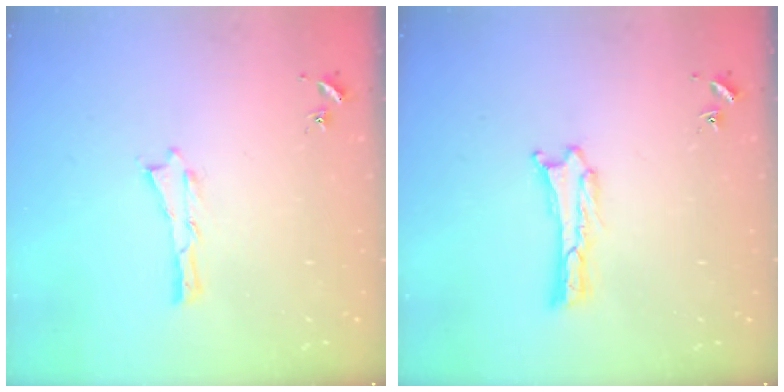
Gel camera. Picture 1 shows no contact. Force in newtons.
{"total": 0.8, "press": 0.8, "slide": 0.0}